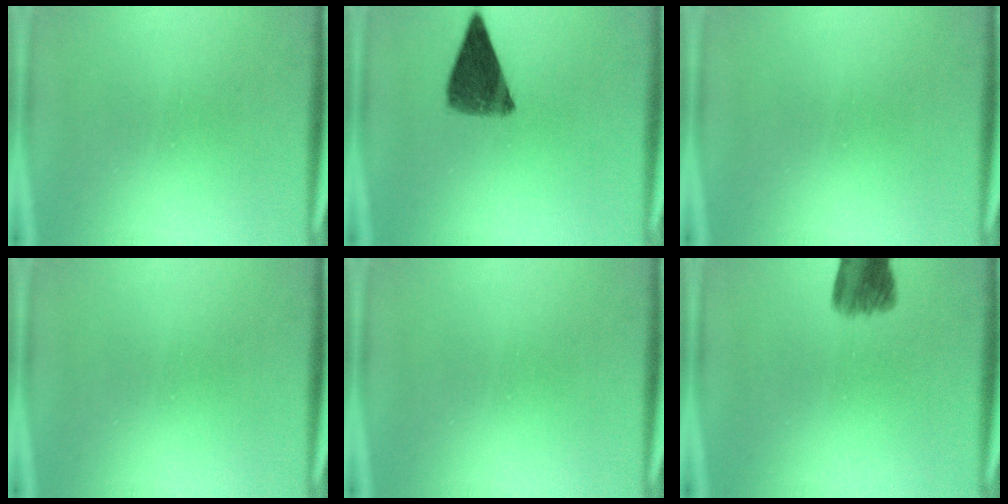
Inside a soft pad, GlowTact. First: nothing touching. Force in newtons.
{"total": 8.8}
{"total": 0.0}
{"total": 0.0}
{"total": 0.0}
{"total": 6.4}